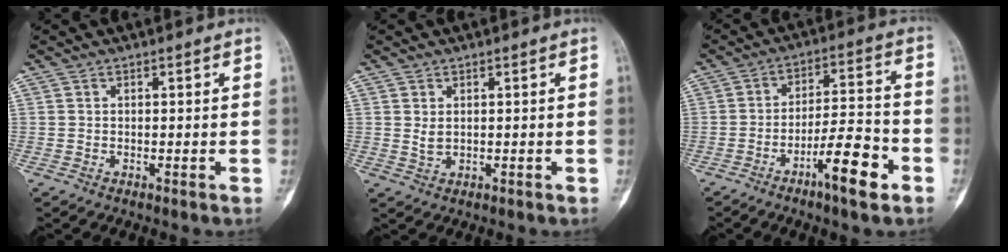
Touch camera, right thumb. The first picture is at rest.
{"total": 1.8, "force": [0.4, 1.1, 1.4], "torque": [-0.022, -0.003, 0.012]}
{"total": 10.9, "force": [-5.7, 2.4, 9.0], "torque": [-0.143, 0.037, -0.093]}